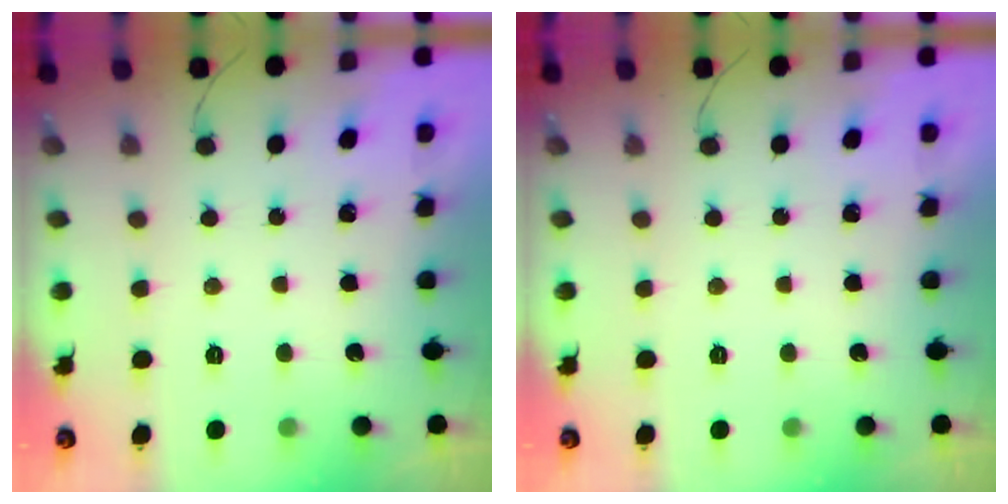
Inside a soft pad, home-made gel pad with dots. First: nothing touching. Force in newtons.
{"total": 0.0}